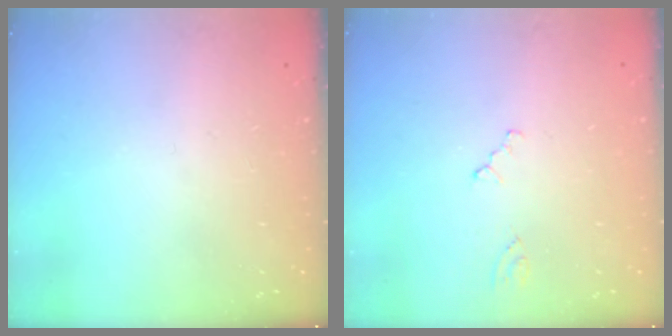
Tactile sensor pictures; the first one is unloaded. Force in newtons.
{"total": 0.7, "press": 0.6, "slide": 0.2}